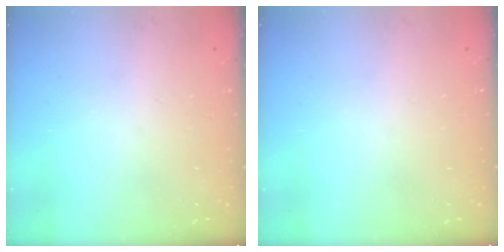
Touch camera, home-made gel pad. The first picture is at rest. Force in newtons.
{"total": 0.0}